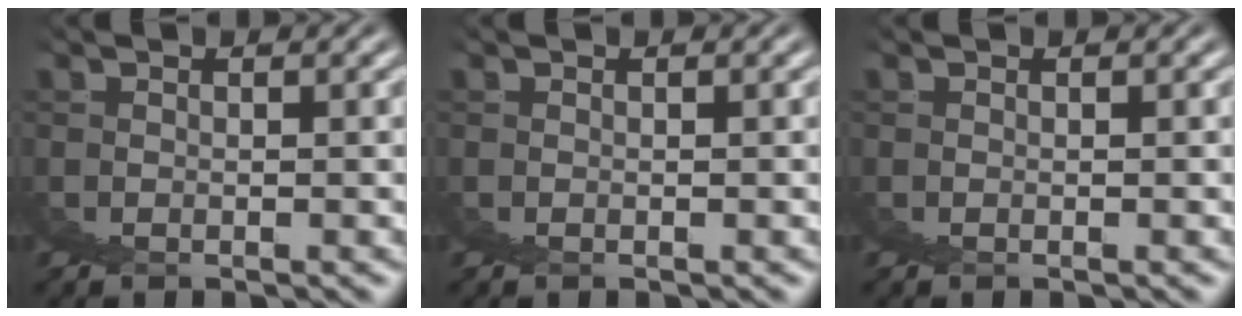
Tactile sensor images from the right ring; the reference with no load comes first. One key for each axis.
{"total": 0.0}
{"total": 0.0}